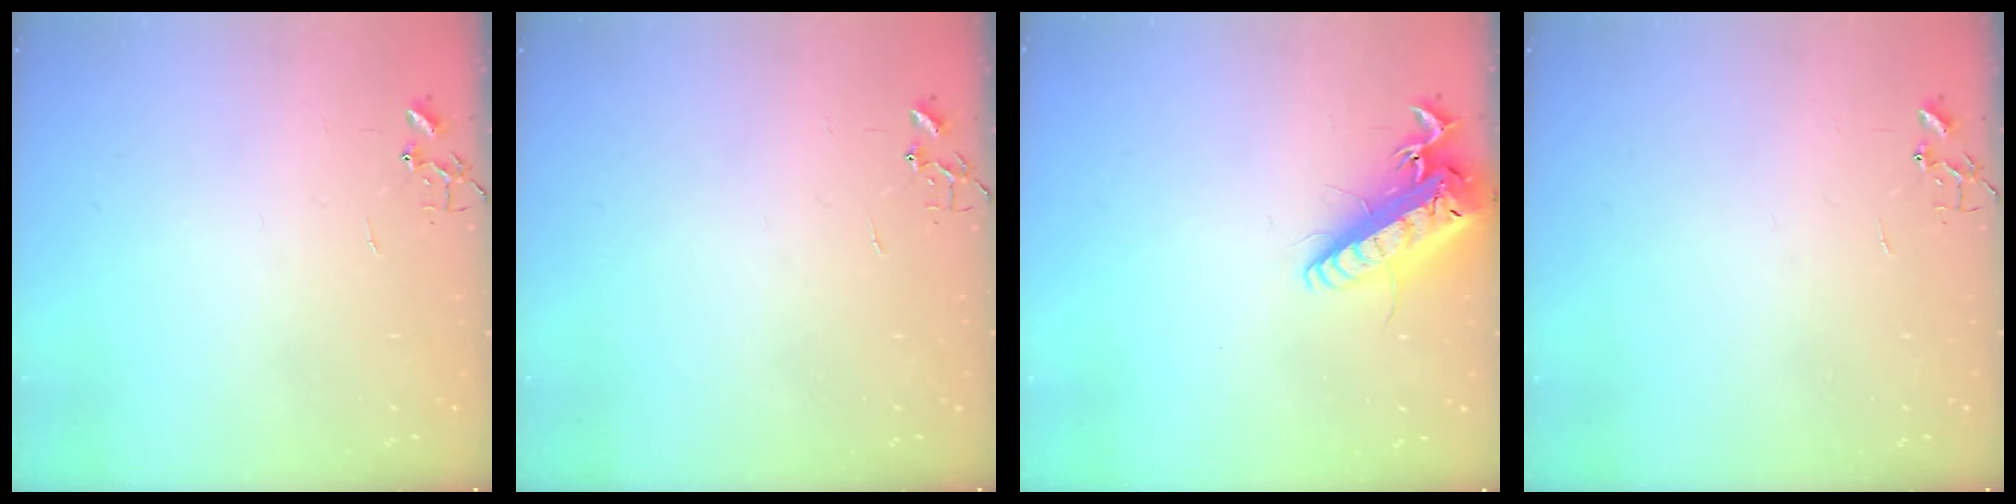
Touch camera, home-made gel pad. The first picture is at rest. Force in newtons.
{"total": 0.0}
{"total": 20.4, "press": 19.9, "slide": 4.5}
{"total": 0.0}